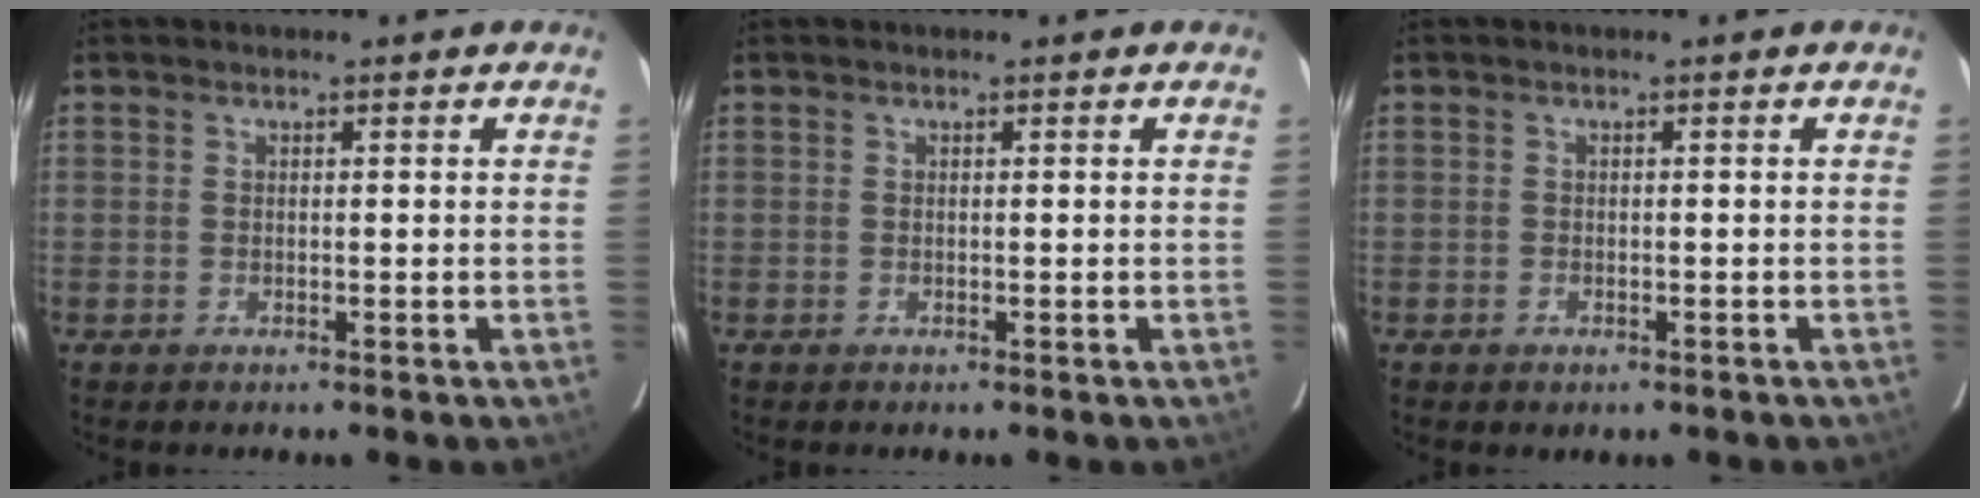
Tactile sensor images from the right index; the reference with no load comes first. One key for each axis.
{"total": 0.0}
{"total": 1.4, "fx": -0.8, "fy": 1.1, "fz": 0.5, "tx": -0.011, "ty": -0.001, "tz": -0.008}